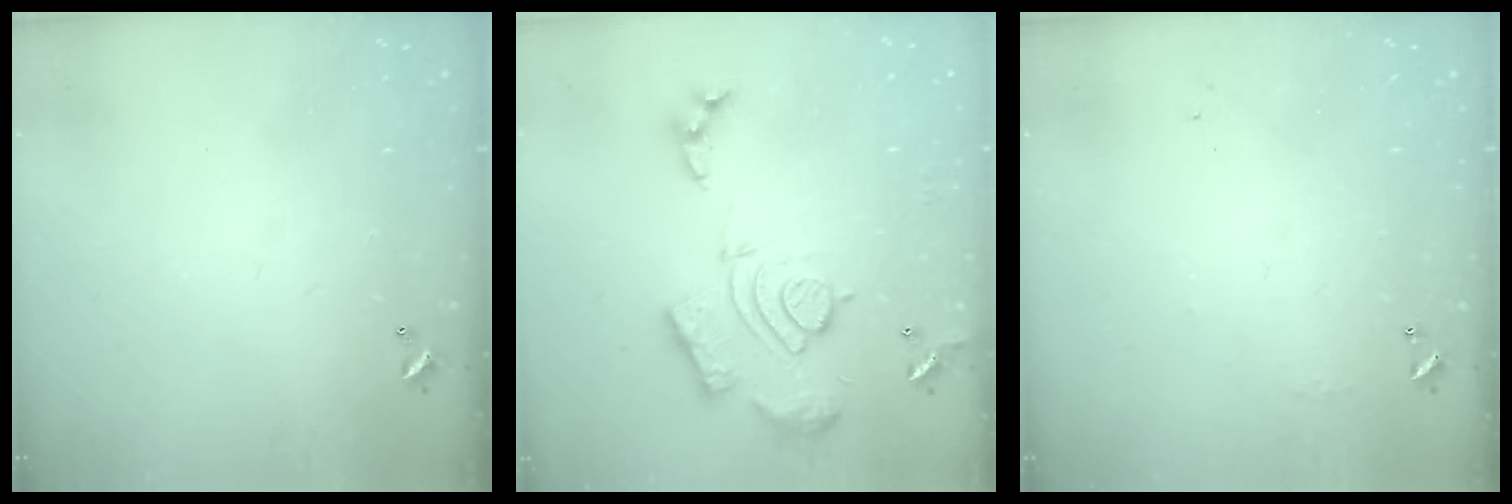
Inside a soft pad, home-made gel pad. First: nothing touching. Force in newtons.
{"total": 17.4, "press": 17.3, "slide": 1.7}
{"total": 4.3, "press": 4.3, "slide": 0.6}